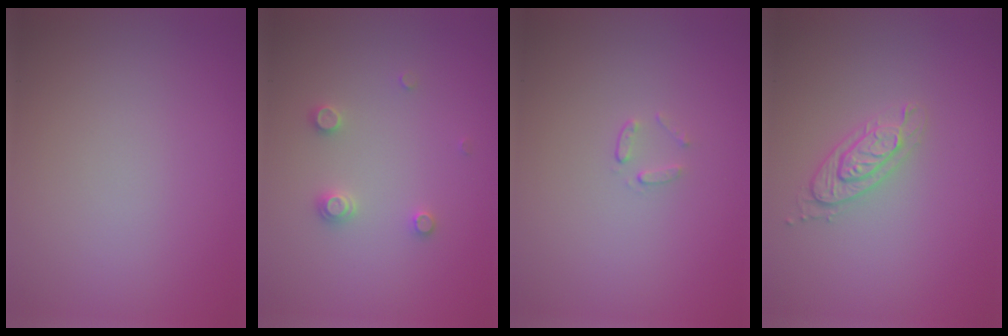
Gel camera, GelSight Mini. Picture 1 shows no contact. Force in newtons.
{"total": 1.5, "press": 1.5, "slide": 0.2}
{"total": 0.7, "press": 0.4, "slide": 0.6}
{"total": 2.1, "press": 2.1, "slide": 0.4}